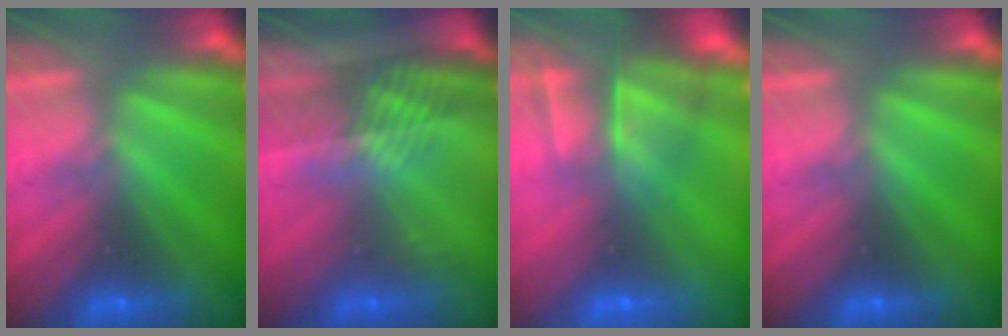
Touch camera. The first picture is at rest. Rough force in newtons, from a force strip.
{"total": 2.4}
{"total": 5.9}
{"total": 0.0}